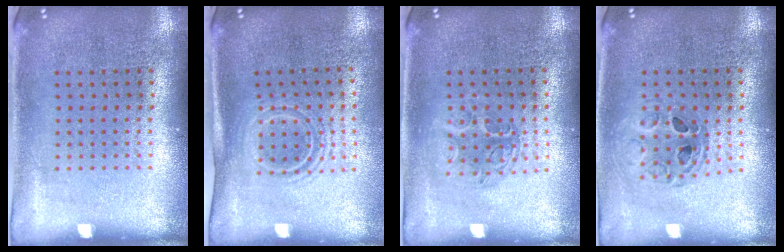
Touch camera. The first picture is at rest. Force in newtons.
{"total": 1.5, "press": 1.1, "slide": 1.0}
{"total": 1.2, "press": 1.1, "slide": 0.6}
{"total": 0.9, "press": 0.9, "slide": 0.2}